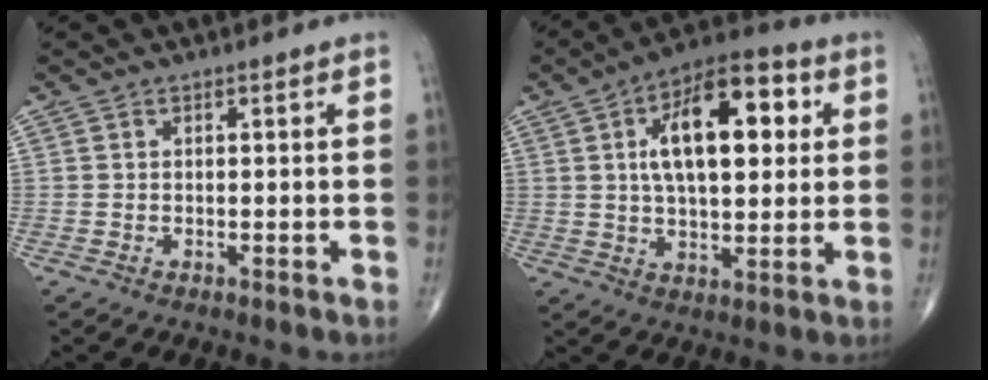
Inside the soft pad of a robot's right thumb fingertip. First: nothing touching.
{"total": 17.4, "force": [4.2, 8.3, 14.7], "torque": [-0.205, 0.012, 0.061]}